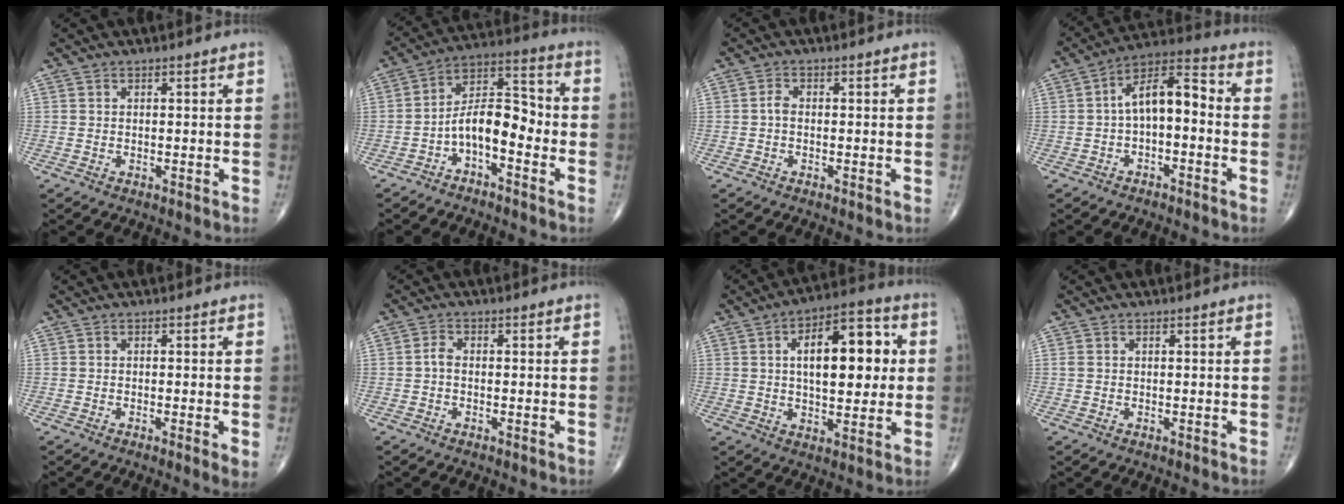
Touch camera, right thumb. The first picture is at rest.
{"total": 10.0, "force": [-3.4, 4.8, 8.1], "torque": [-0.122, 0.061, -0.068]}
{"total": 1.5, "force": [-0.3, 0.9, 1.1], "torque": [-0.018, 0.003, -0.009]}
{"total": 10.1, "force": [-0.9, 5.0, 8.7], "torque": [-0.132, 0.048, -0.027]}
{"total": 2.0, "force": [-0.4, 0.2, 2.0], "torque": [-0.035, -0.008, -0.009]}
{"total": 1.6, "force": [-0.4, 1.0, 1.3], "torque": [-0.022, 0.004, -0.011]}
{"total": 16.1, "force": [2.8, 7.7, 13.8], "torque": [-0.173, 0.014, 0.038]}
{"total": 0.6, "force": [0.2, 0.4, 0.5], "torque": [-0.014, 0.008, 0.007]}